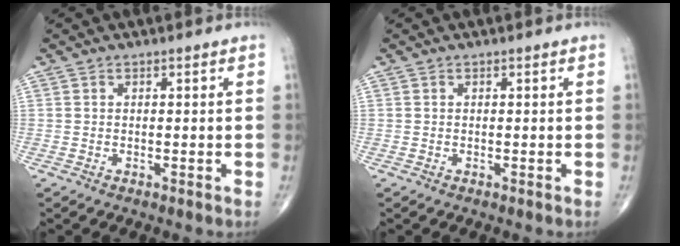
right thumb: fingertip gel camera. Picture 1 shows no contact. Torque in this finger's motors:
{"motor_torque": [0.00, 0.00, -0.03, 0.03, 0.00]}